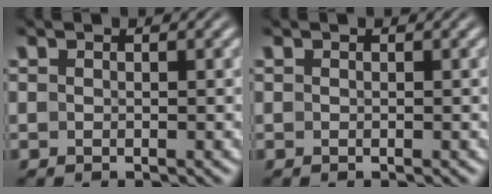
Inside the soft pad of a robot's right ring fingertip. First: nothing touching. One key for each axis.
{"total": 0.0}